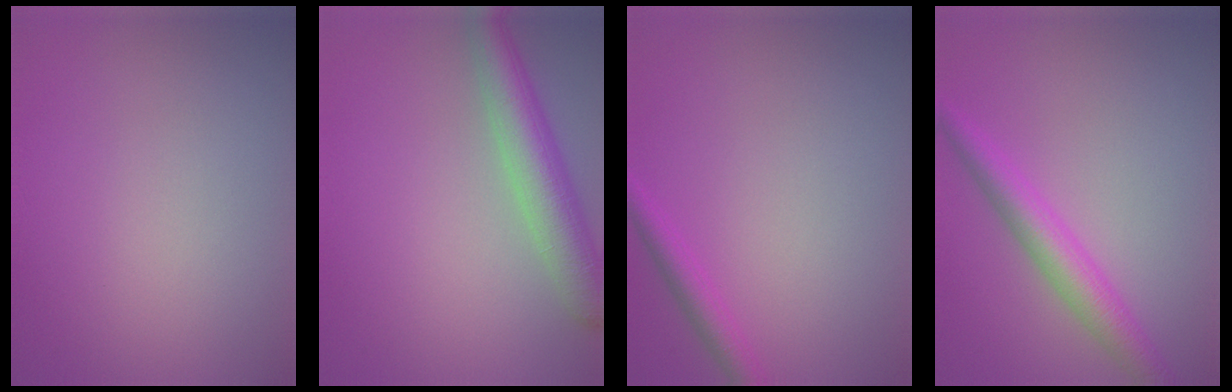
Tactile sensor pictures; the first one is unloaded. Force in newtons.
{"total": 5.2, "press": 5.2, "slide": 0.3}
{"total": 1.9, "press": 1.9, "slide": 0.1}
{"total": 3.9, "press": 3.8, "slide": 0.1}